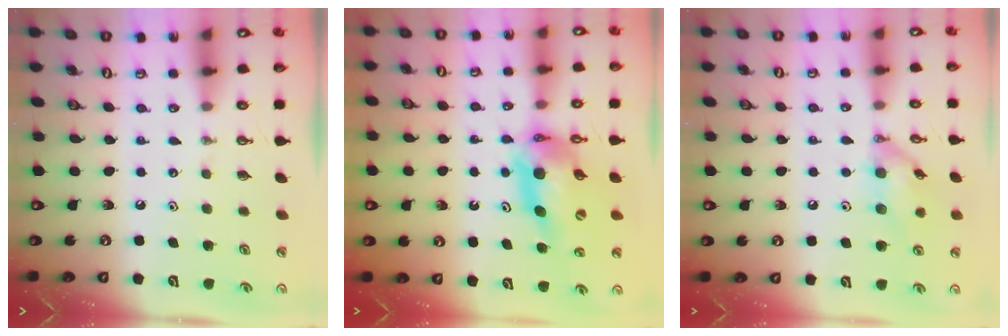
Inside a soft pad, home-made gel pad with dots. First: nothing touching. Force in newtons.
{"total": 12.5, "press": 12.4, "slide": 1.3}
{"total": 11.6, "press": 11.6, "slide": 0.4}